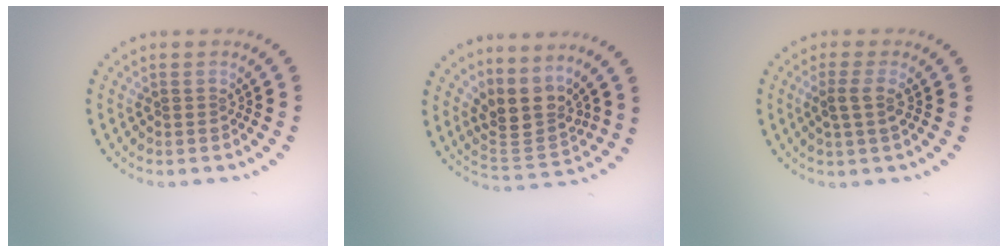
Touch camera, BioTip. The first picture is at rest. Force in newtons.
{"total": 3.8, "press": 2.8, "slide": 2.5}
{"total": 1.9, "press": 1.5, "slide": 1.1}